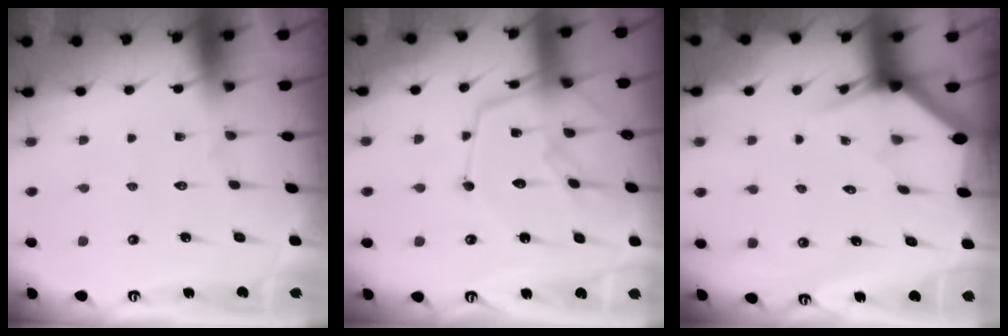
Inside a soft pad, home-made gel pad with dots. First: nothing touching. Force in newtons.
{"total": 15.8, "press": 15.8, "slide": 1.4}
{"total": 2.8, "press": 2.8, "slide": 0.2}